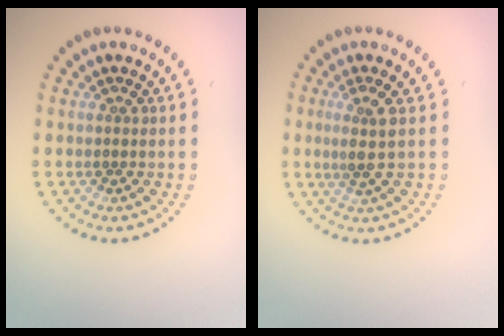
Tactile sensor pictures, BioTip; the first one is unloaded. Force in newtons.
{"total": 2.3, "press": 1.7, "slide": 1.6}